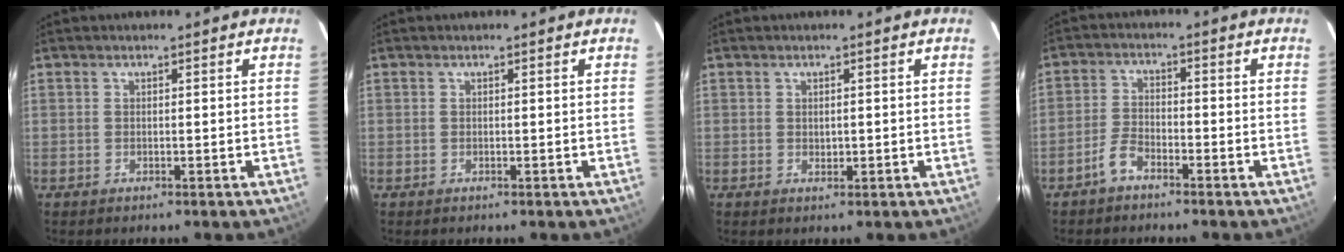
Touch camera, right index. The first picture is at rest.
{"total": 0.0}
{"total": 0.9, "force": [0.1, 0.6, 0.6], "torque": [-0.006, -0.001, 0.006]}
{"total": 3.4, "force": [-2.6, 1.3, 1.9], "torque": [-0.045, 0.001, -0.050]}